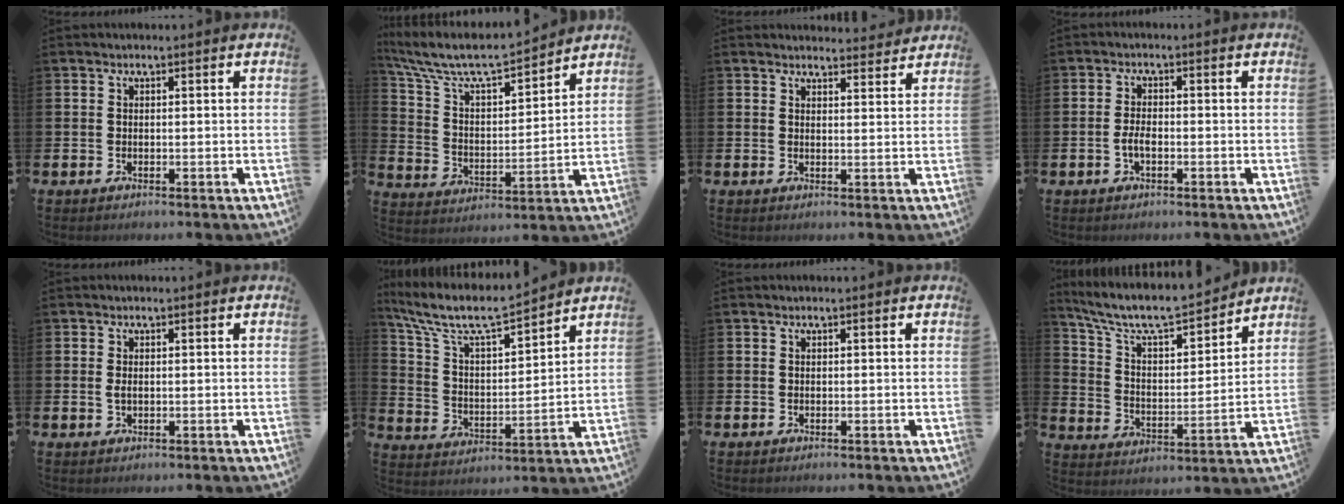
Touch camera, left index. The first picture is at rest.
{"total": 8.6, "force": [7.9, 1.7, 2.8], "torque": [-0.097, -0.055, 0.135]}
{"total": 2.8, "force": [2.8, 0.4, 0.0], "torque": [0.004, -0.019, 0.049]}
{"total": 2.3, "force": [-0.8, 1.0, 1.9], "torque": [-0.035, 0.002, -0.016]}
{"total": 1.0, "force": [0.0, 0.5, 0.9], "torque": [-0.017, 0.004, -0.003]}
{"total": 8.8, "force": [7.8, 1.7, 3.5], "torque": [-0.110, -0.050, 0.134]}
{"total": 0.0}
{"total": 8.0, "force": [7.3, 1.7, 2.8], "torque": [-0.094, -0.052, 0.124]}